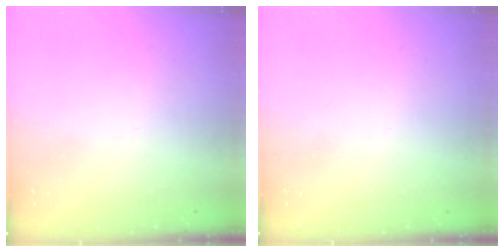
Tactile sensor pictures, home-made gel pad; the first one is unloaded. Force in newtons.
{"total": 0.0}